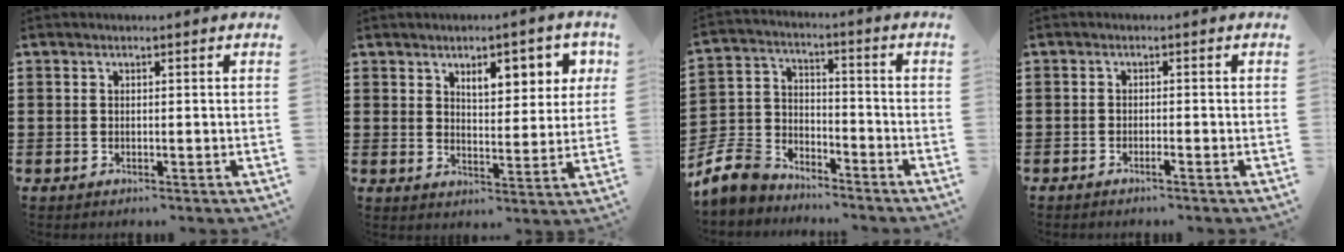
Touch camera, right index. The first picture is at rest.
{"total": 6.3, "force": [3.3, 2.7, 4.6], "torque": [-0.069, -0.002, 0.049]}
{"total": 7.6, "force": [-6.9, 2.7, 1.7], "torque": [-0.062, 0.013, -0.146]}
{"total": 1.0, "force": [-0.9, 0.0, 0.3], "torque": [-0.007, -0.001, -0.018]}